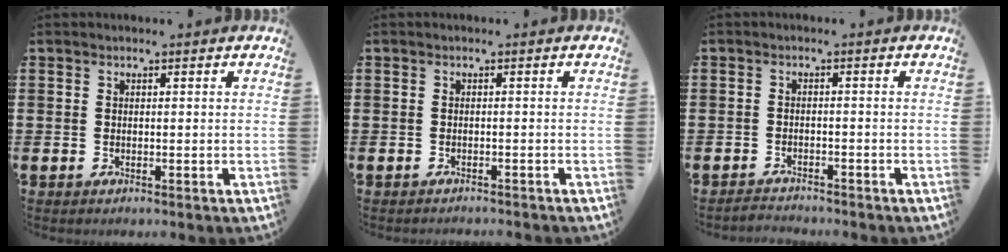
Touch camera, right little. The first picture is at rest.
{"total": 0.6, "force": [-0.6, 0.0, 0.0], "torque": [-0.001, -0.002, -0.012]}
{"total": 1.5, "force": [-1.5, 0.0, -0.2], "torque": [-0.002, 0.004, -0.032]}